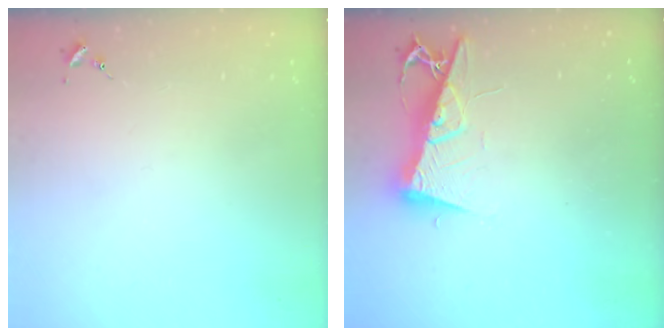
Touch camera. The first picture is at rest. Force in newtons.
{"total": 11.3, "press": 11.2, "slide": 1.1}